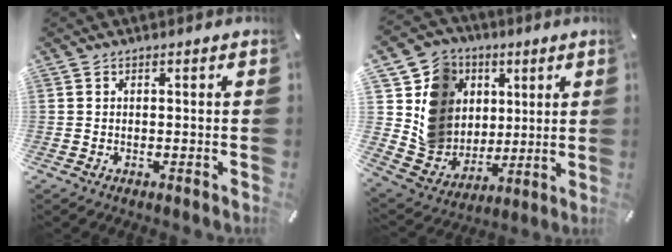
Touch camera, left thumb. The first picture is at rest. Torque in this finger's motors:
{"motor_torque": [1.64, 2.05, 0.71, -0.97, 0.31]}